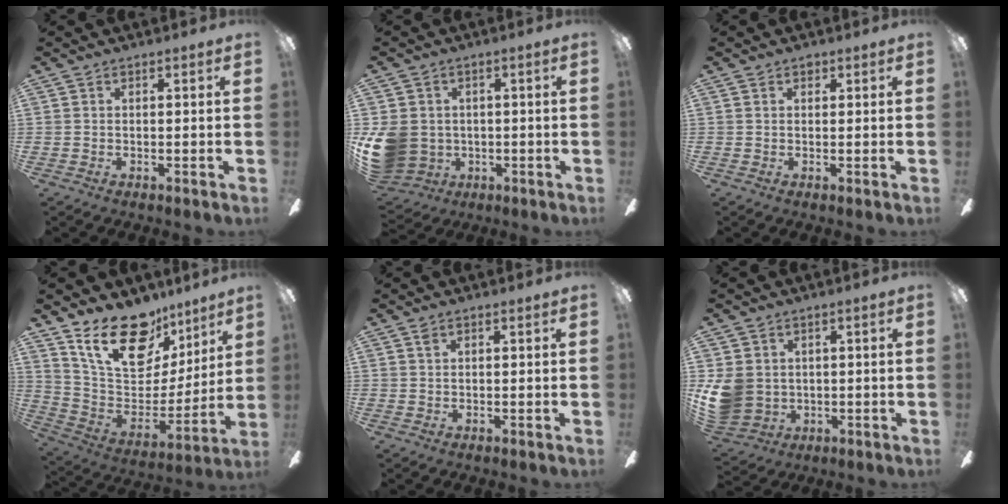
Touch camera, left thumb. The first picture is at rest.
{"total": 11.4, "force": [-1.1, 10.0, 5.4], "torque": [-0.141, 0.012, -0.012]}
{"total": 1.2, "force": [0.7, 0.9, 0.3], "torque": [-0.007, 0.004, 0.013]}
{"total": 22.5, "force": [14.5, 12.2, 12.1], "torque": [-0.216, -0.083, 0.264]}
{"total": 0.8, "force": [0.5, 0.4, 0.4], "torque": [-0.010, 0.002, 0.010]}
{"total": 9.8, "force": [0.7, 8.7, 4.4], "torque": [-0.121, 0.002, 0.019]}